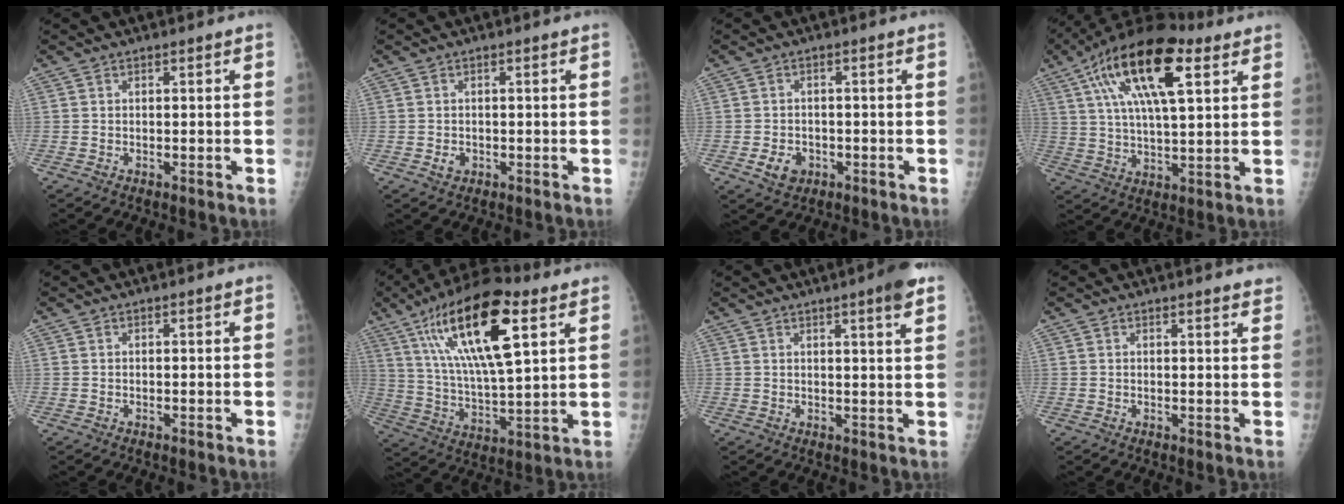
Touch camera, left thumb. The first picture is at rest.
{"total": 1.5, "force": [-0.3, 1.2, 0.8], "torque": [-0.007, 0.001, 0.000]}
{"total": 4.1, "force": [-1.4, 3.2, 2.1], "torque": [-0.024, 0.003, -0.015]}
{"total": 19.7, "force": [8.8, 7.5, 16.0], "torque": [-0.276, -0.004, 0.149]}
{"total": 0.0}
{"total": 21.3, "force": [9.7, 6.7, 17.8], "torque": [-0.306, -0.024, 0.169]}
{"total": 5.5, "force": [3.6, 0.2, 4.2], "torque": [-0.053, -0.013, 0.045]}
{"total": 2.8, "force": [2.7, 0.4, 0.7], "torque": [-0.002, -0.013, 0.022]}